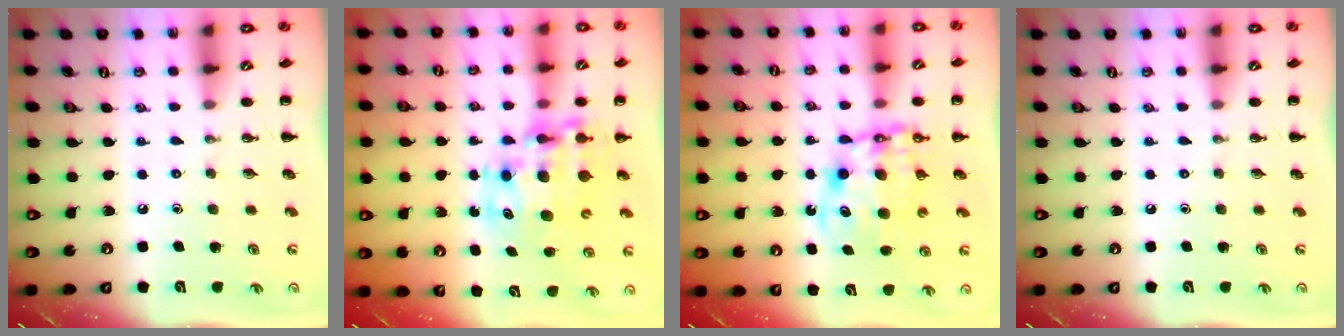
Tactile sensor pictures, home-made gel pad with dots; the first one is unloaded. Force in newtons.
{"total": 11.1, "press": 10.8, "slide": 2.7}
{"total": 10.5, "press": 10.1, "slide": 2.9}
{"total": 0.0}